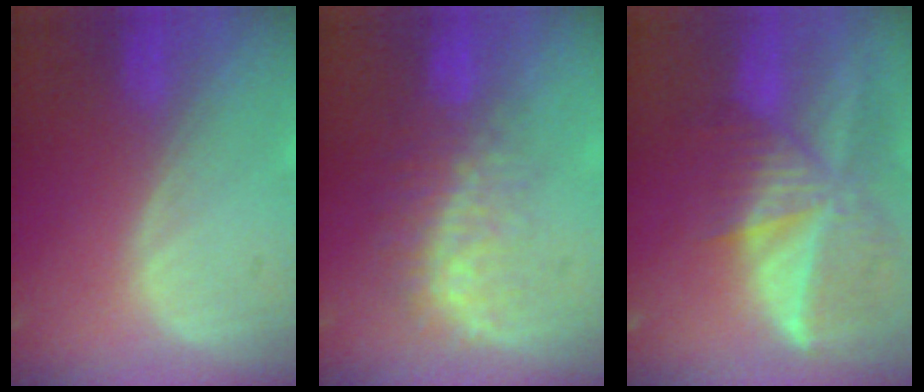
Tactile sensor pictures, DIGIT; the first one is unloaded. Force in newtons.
{"total": 8.3, "press": 6.9, "slide": 4.5}
{"total": 9.5, "press": 8.3, "slide": 4.6}